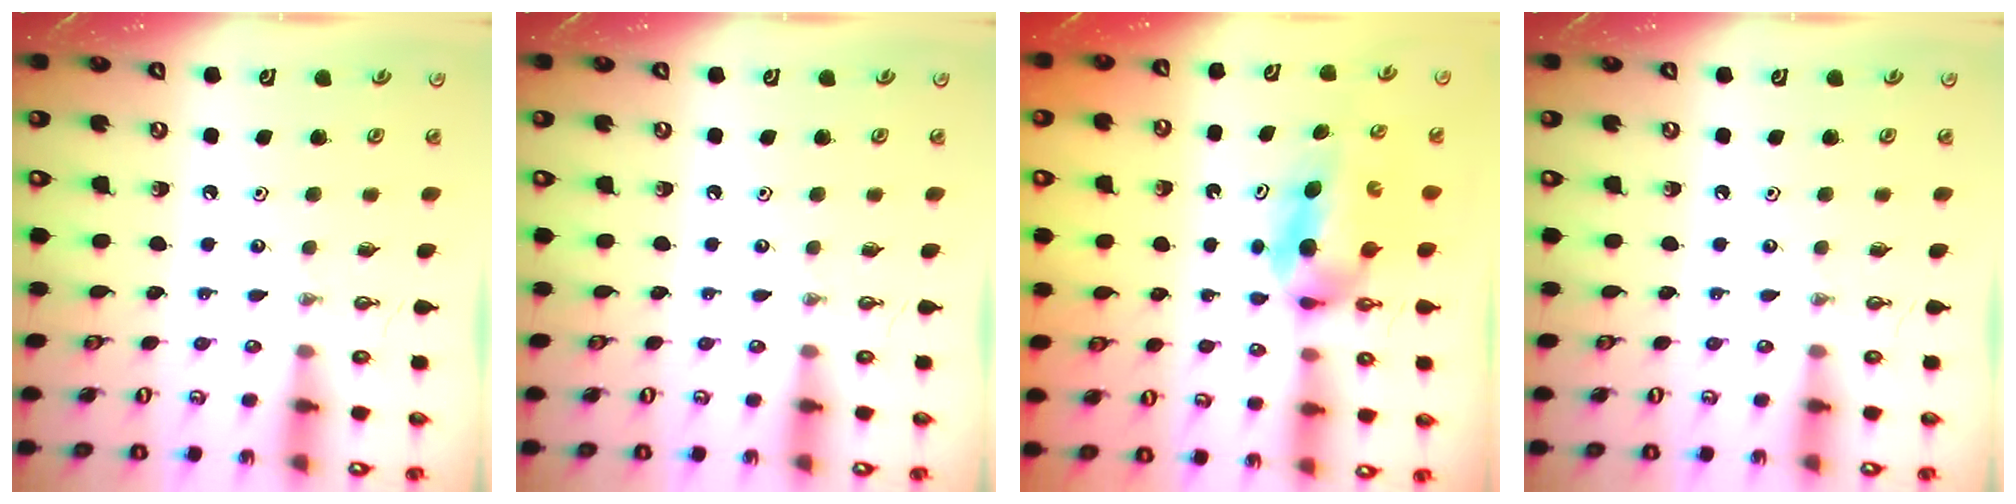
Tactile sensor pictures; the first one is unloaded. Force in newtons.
{"total": 0.0}
{"total": 8.3, "press": 4.3, "slide": 7.1}
{"total": 0.0}